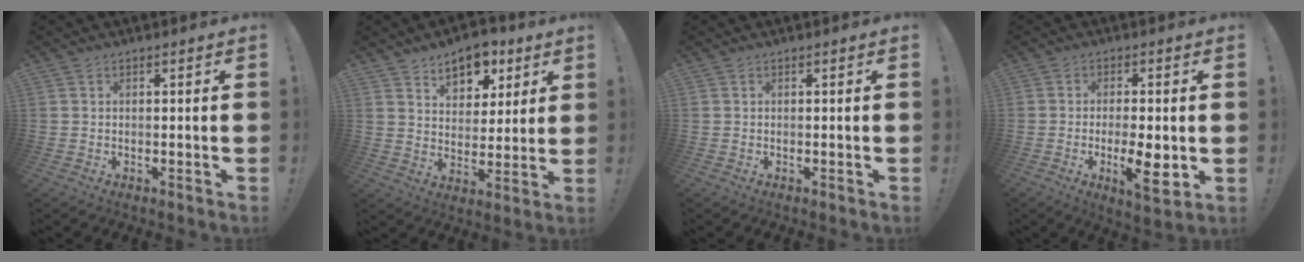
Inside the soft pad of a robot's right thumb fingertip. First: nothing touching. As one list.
[{"total": 10.0, "force": [6.5, 6.3, 4.4], "torque": [-0.061, -0.036, 0.120]}, {"total": 0.0}, {"total": 9.9, "force": [-2.4, 2.8, 9.2], "torque": [-0.154, -0.003, -0.040]}]